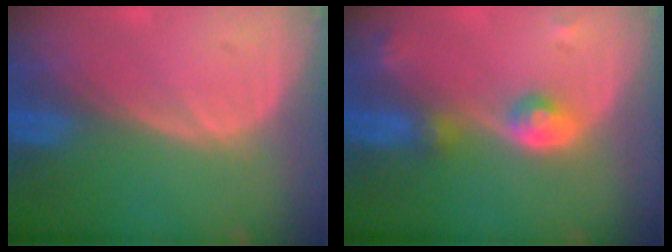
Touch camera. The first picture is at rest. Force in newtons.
{"total": 4.2, "press": 4.0, "slide": 1.4}